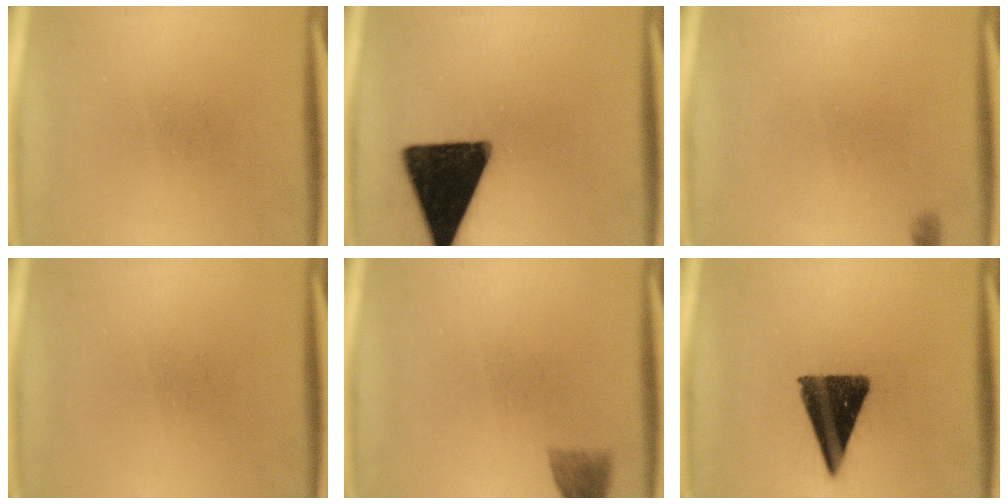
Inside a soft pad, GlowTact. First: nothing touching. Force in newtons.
{"total": 18.8}
{"total": 0.7}
{"total": 0.0}
{"total": 3.0}
{"total": 13.0}